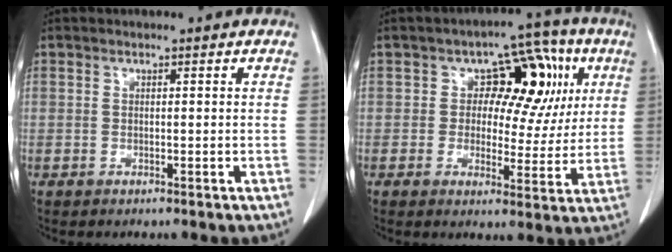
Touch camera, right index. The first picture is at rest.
{"total": 10.3, "force": [2.9, 6.8, 7.2], "torque": [-0.066, 0.034, 0.039]}